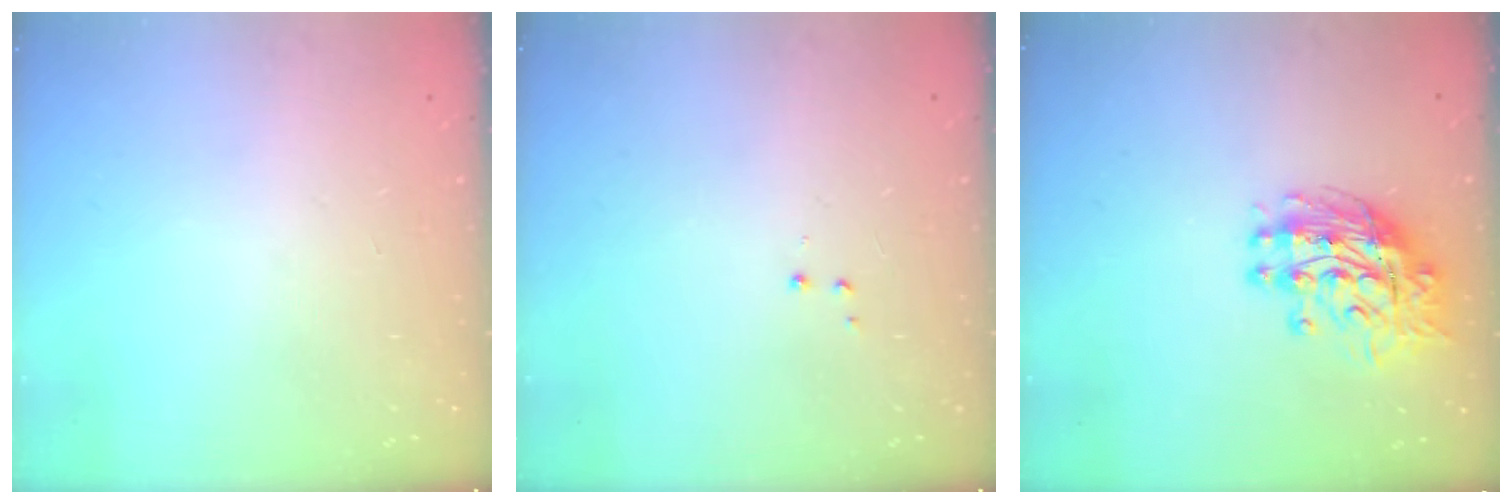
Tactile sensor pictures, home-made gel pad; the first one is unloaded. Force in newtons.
{"total": 3.0, "press": 2.9, "slide": 0.7}
{"total": 11.1, "press": 11.0, "slide": 1.5}